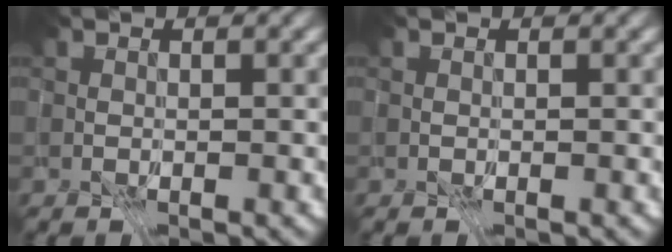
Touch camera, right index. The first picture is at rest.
{"total": 0.0}